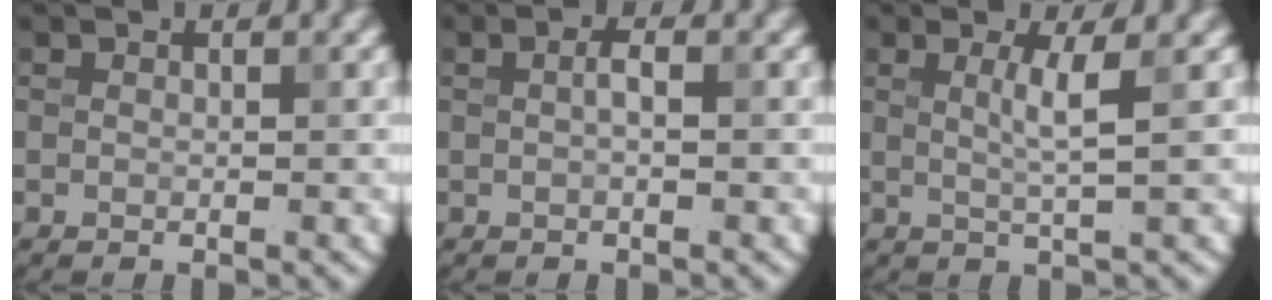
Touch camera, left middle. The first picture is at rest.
{"total": 0.9, "force": [0.1, 0.2, 0.9], "torque": [-0.021, 0.006, 0.002]}
{"total": 2.1, "force": [0.4, 0.0, 2.1], "torque": [-0.041, 0.000, 0.007]}